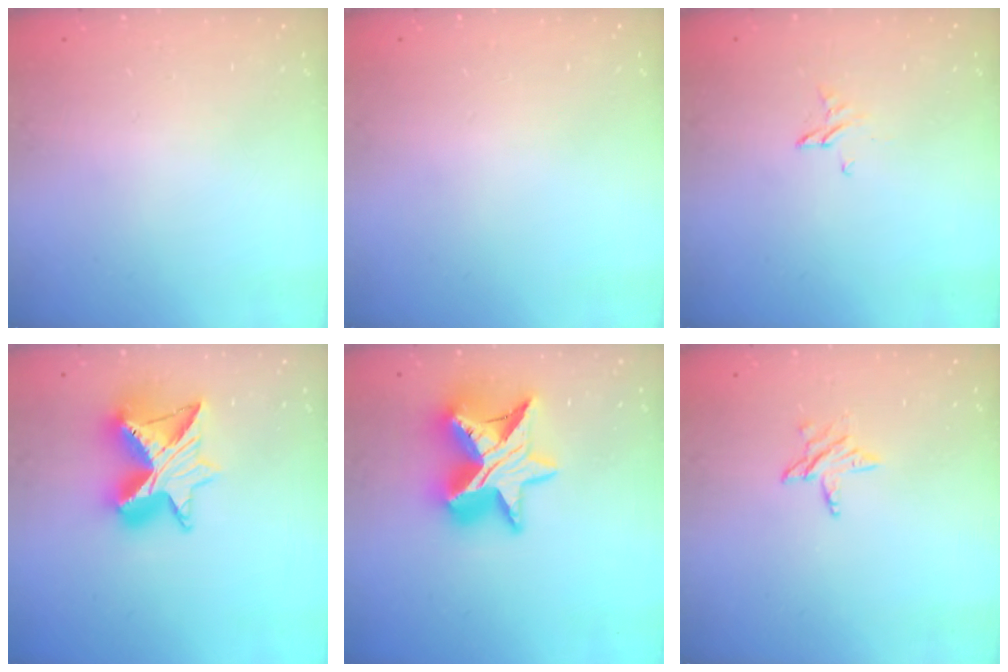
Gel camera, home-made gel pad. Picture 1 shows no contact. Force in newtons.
{"total": 0.0}
{"total": 2.6, "press": 2.6, "slide": 0.3}
{"total": 13.7, "press": 13.7, "slide": 1.1}
{"total": 16.8, "press": 16.8, "slide": 1.1}
{"total": 4.6, "press": 4.6, "slide": 0.6}